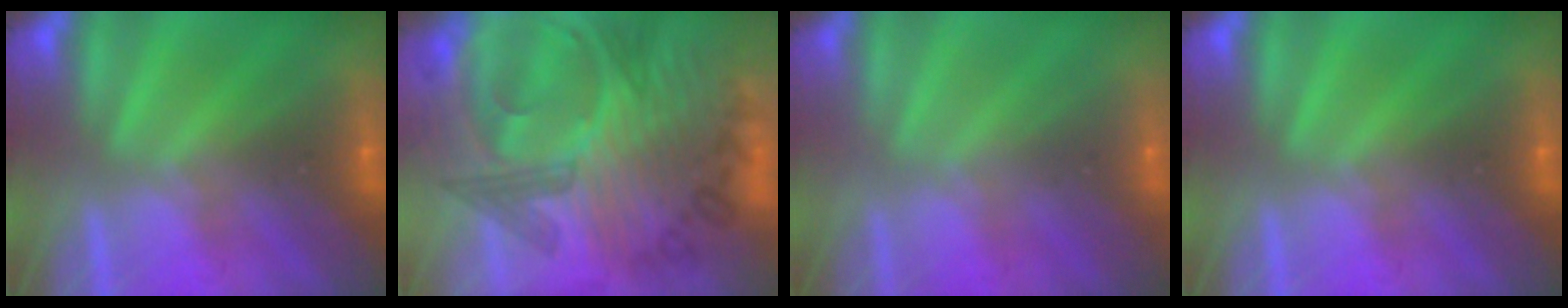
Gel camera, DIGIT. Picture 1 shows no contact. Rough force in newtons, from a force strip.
{"total": 6.5}
{"total": 4.7}
{"total": 0.0}